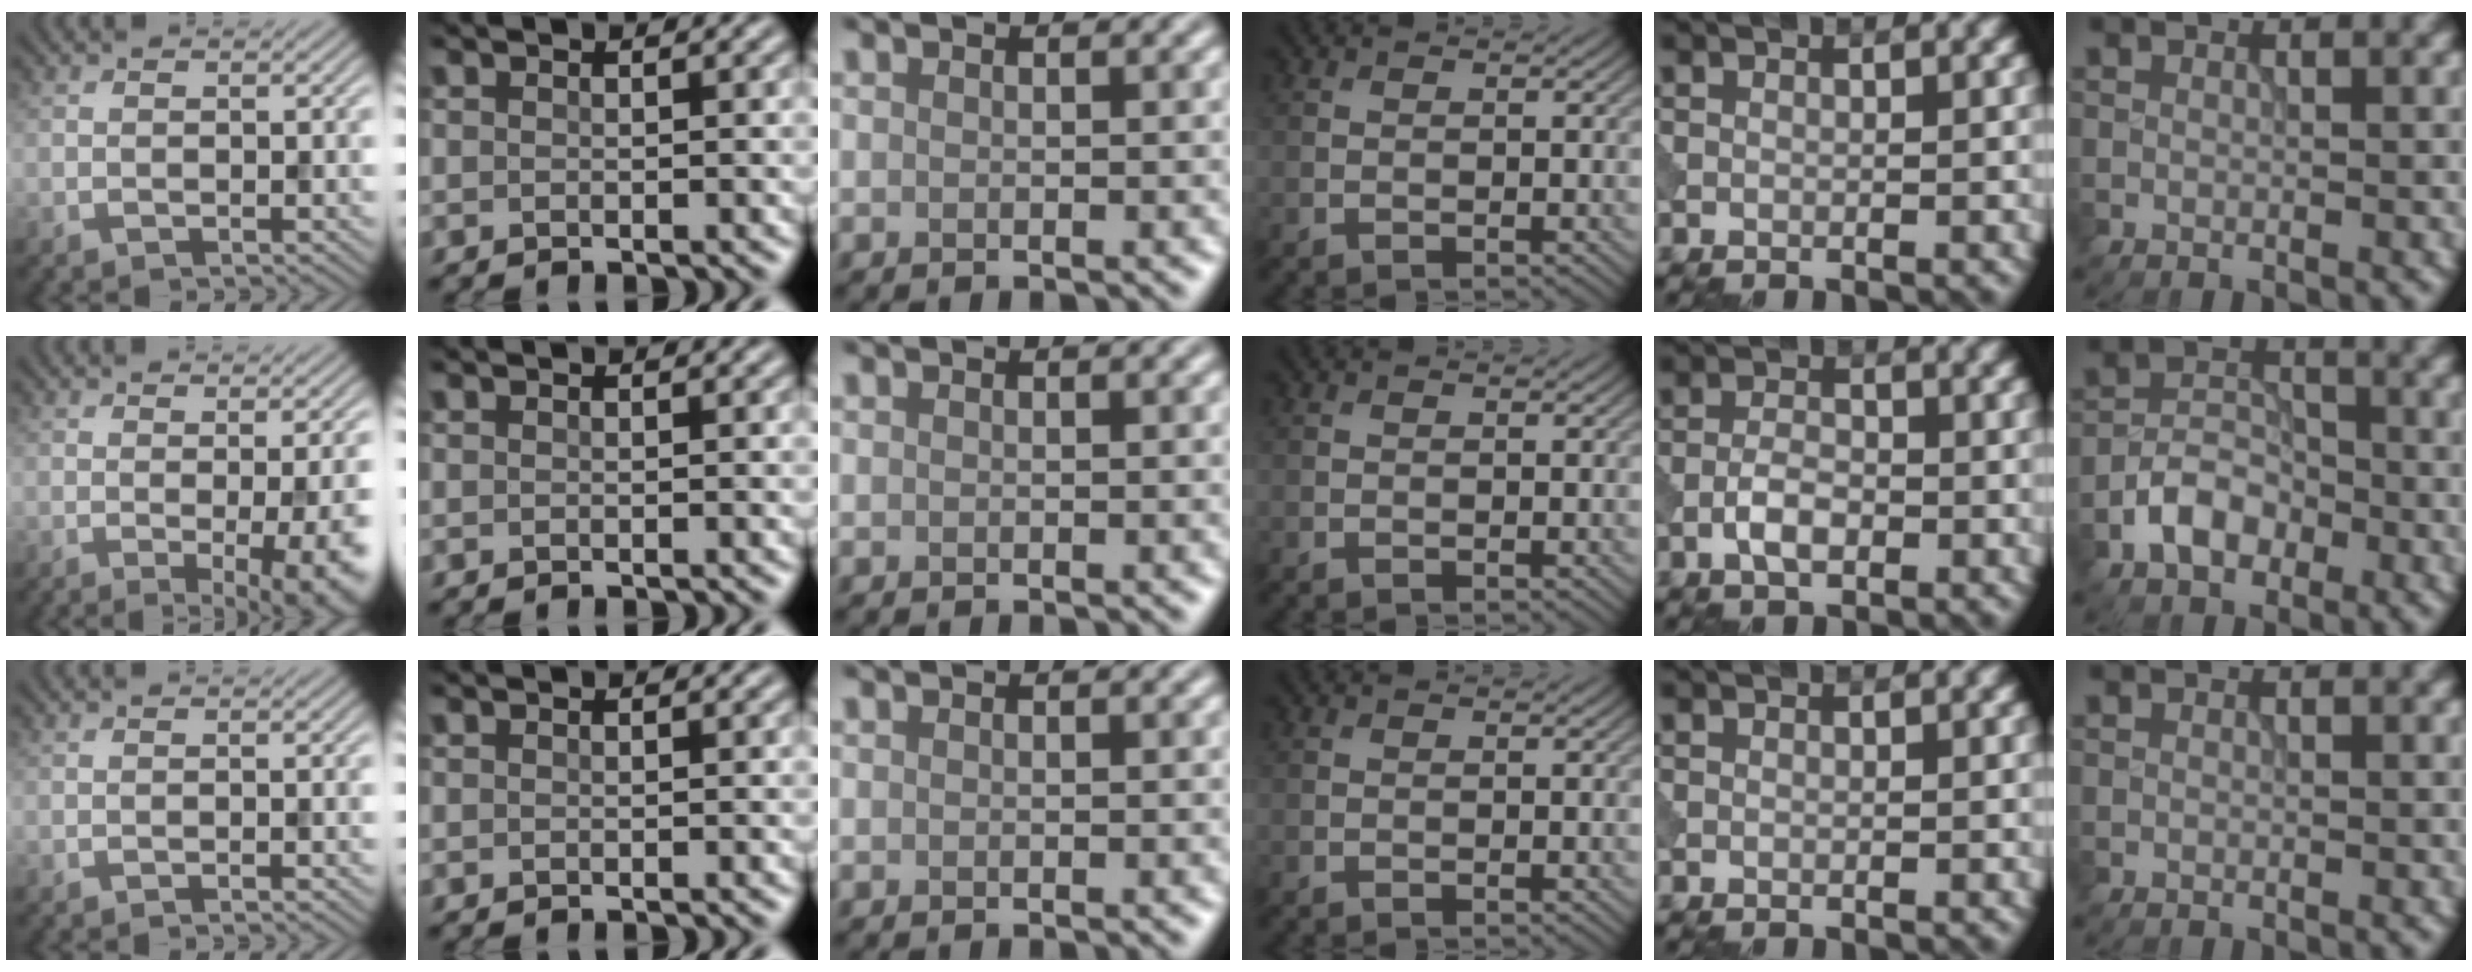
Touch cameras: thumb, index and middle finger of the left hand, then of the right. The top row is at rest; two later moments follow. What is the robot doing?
{"motion": "dispense", "object": "syringe"}